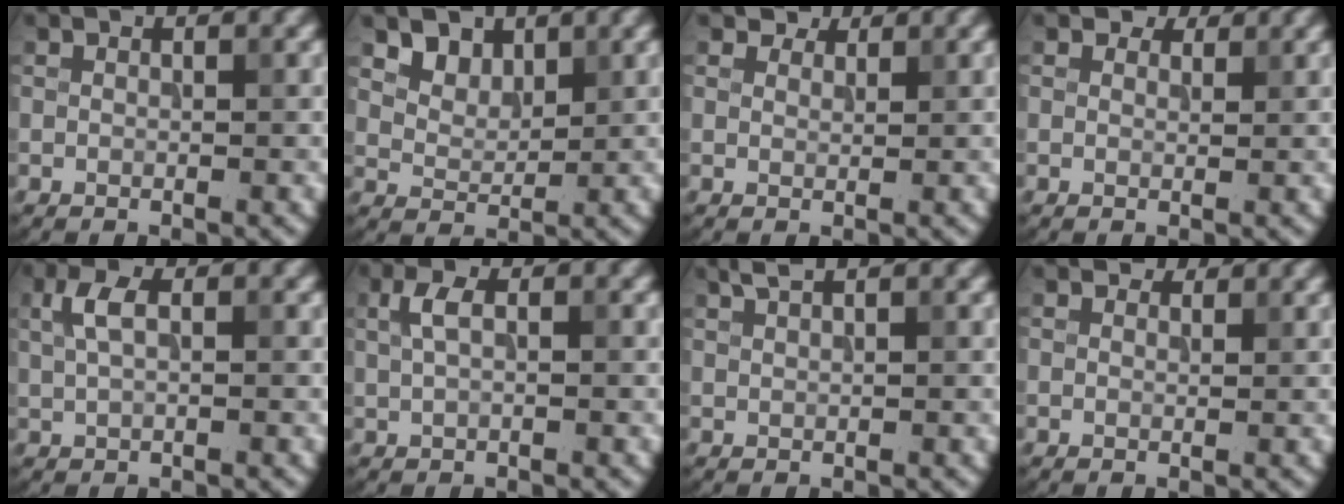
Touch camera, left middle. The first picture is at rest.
{"total": 2.8, "force": [1.9, 1.8, 1.0], "torque": [-0.028, -0.019, 0.047]}
{"total": 1.9, "force": [1.7, 0.8, 0.4], "torque": [-0.012, -0.004, 0.023]}
{"total": 1.6, "force": [1.3, 0.8, 0.4], "torque": [-0.011, -0.004, 0.013]}
{"total": 2.6, "force": [0.8, 1.2, 2.1], "torque": [-0.047, 0.007, 0.015]}
{"total": 2.2, "force": [0.6, 1.0, 1.8], "torque": [-0.040, 0.006, 0.012]}
{"total": 1.3, "force": [1.0, 0.3, 0.8], "torque": [-0.014, 0.002, 0.018]}
{"total": 1.2, "force": [1.1, 0.5, 0.2], "torque": [-0.007, -0.005, 0.009]}